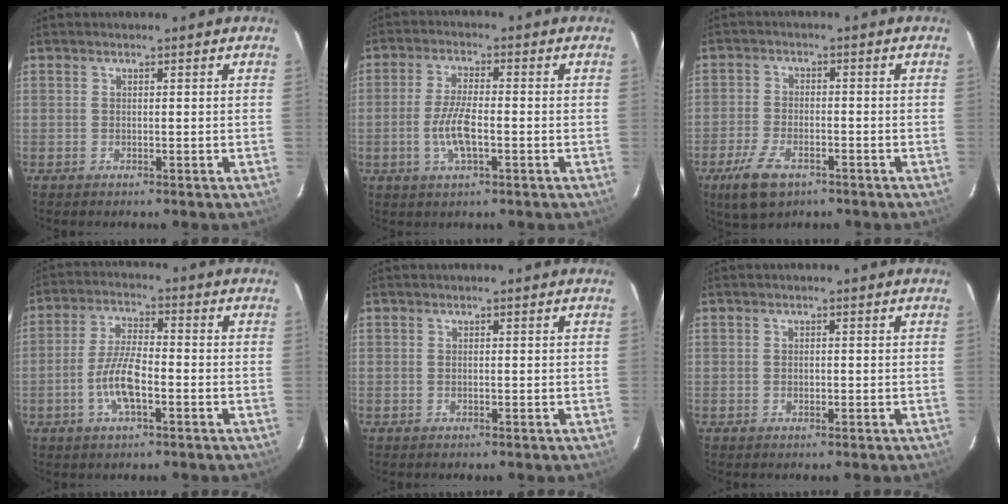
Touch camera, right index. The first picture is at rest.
{"total": 6.8, "force": [-1.9, 2.1, 6.1], "torque": [-0.128, -0.001, -0.038]}
{"total": 8.6, "force": [-5.2, 4.1, 5.5], "torque": [-0.135, -0.015, -0.094]}
{"total": 8.0, "force": [-2.9, 2.4, 7.0], "torque": [-0.146, 0.003, -0.057]}
{"total": 0.0}
{"total": 0.7, "force": [-0.3, 0.5, 0.4], "torque": [-0.005, 0.001, -0.004]}